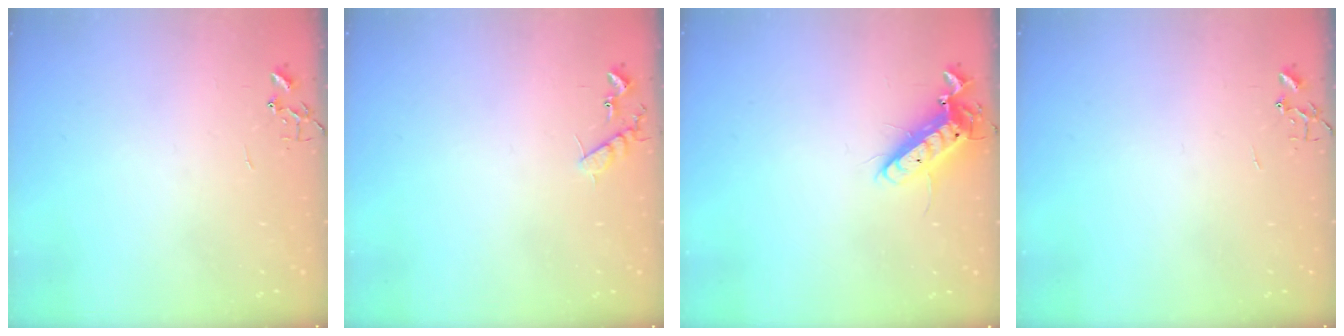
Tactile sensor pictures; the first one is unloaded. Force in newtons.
{"total": 7.6, "press": 7.6, "slide": 0.4}
{"total": 12.2, "press": 12.0, "slide": 2.3}
{"total": 0.0}